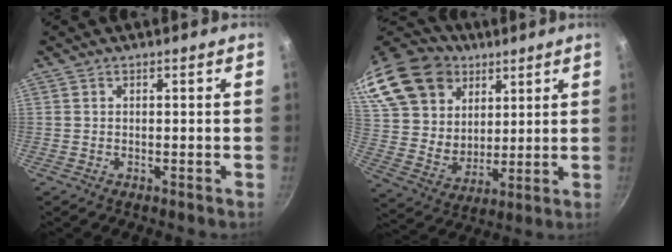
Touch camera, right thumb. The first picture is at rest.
{"total": 28.5, "force": [15.4, 20.3, 12.7], "torque": [-0.284, 0.000, 0.295]}